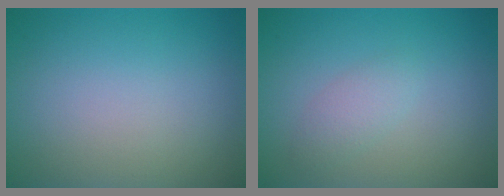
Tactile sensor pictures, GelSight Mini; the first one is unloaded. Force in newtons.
{"total": 1.5, "press": 1.5, "slide": 0.0}